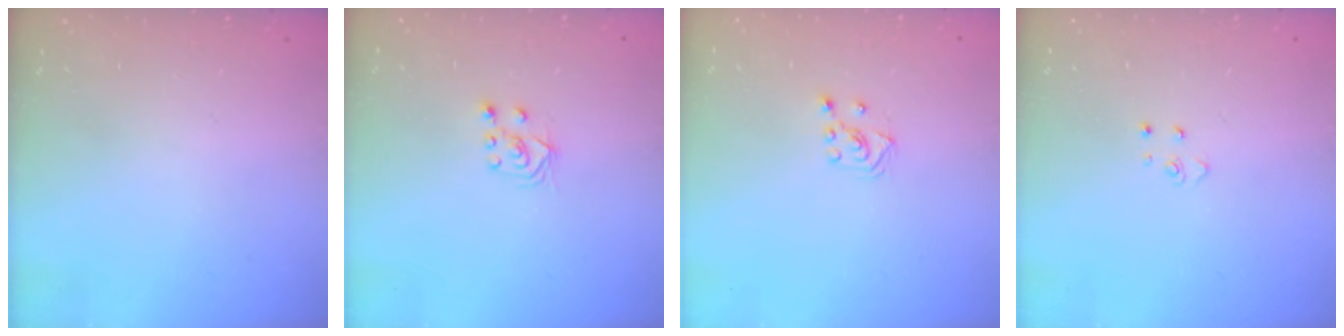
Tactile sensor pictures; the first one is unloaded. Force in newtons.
{"total": 4.3, "press": 4.3, "slide": 0.6}
{"total": 3.8, "press": 3.8, "slide": 0.3}
{"total": 2.6, "press": 2.6, "slide": 0.3}